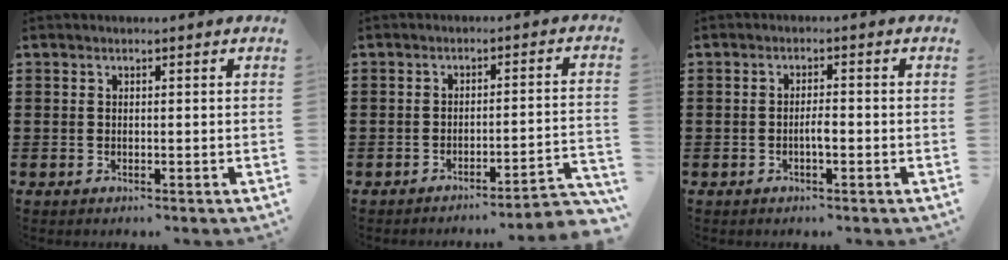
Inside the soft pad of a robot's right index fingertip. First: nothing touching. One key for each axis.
{"total": 3.7, "fx": -3.2, "fy": -0.4, "fz": 1.8, "tx": -0.033, "ty": -0.014, "tz": -0.067}
{"total": 2.4, "fx": -0.8, "fy": 0.6, "fz": 2.1, "tx": -0.039, "ty": 0.004, "tz": -0.014}